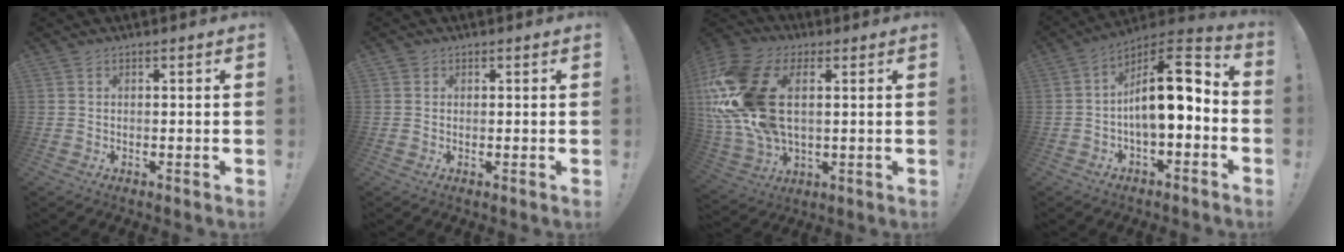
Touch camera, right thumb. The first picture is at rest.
{"total": 0.8, "force": [0.6, 0.6, 0.1], "torque": [0.007, -0.003, 0.010]}
{"total": 24.4, "force": [4.2, 15.5, 18.4], "torque": [-0.367, -0.009, 0.080]}
{"total": 14.9, "force": [0.8, 6.5, 13.4], "torque": [-0.194, -0.005, 0.015]}